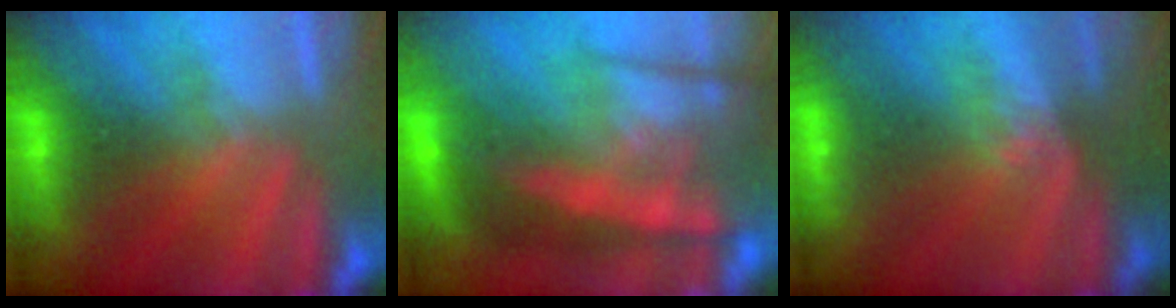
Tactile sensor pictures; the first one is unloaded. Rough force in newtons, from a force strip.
{"total": 7.1}
{"total": 3.0}